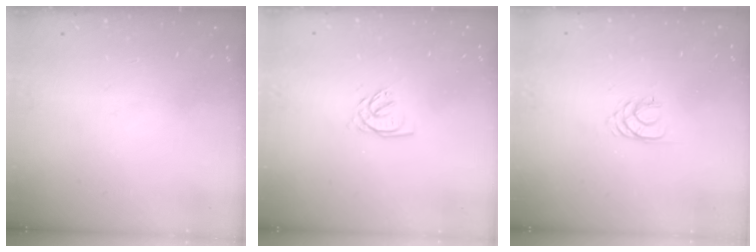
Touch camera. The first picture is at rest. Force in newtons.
{"total": 3.3, "press": 3.3, "slide": 0.3}
{"total": 1.7, "press": 1.7, "slide": 0.2}